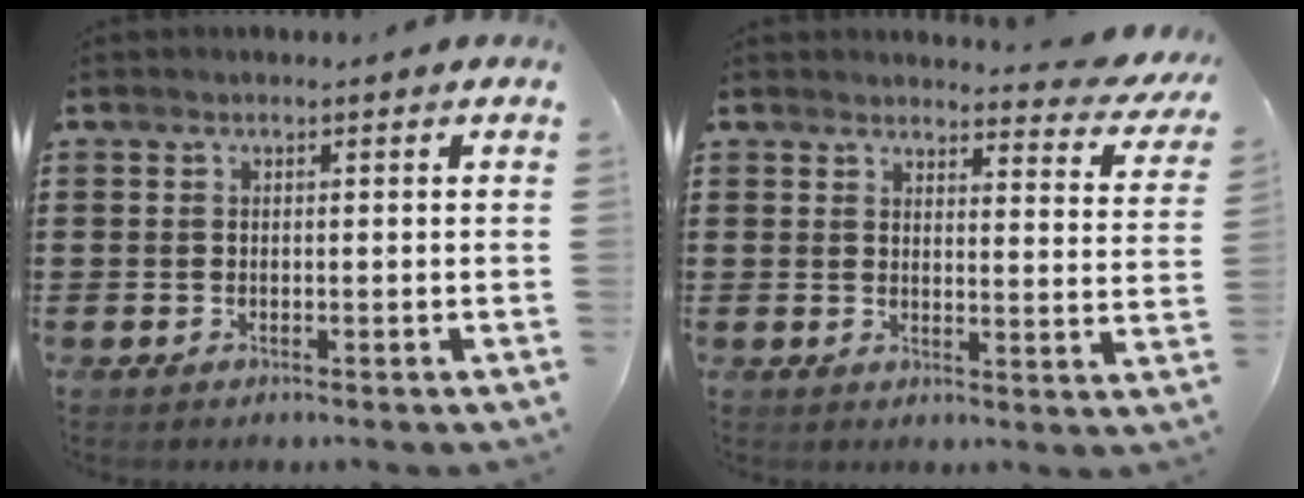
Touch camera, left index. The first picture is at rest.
{"total": 3.7, "force": [3.5, 0.3, 1.1], "torque": [-0.021, -0.024, 0.059]}